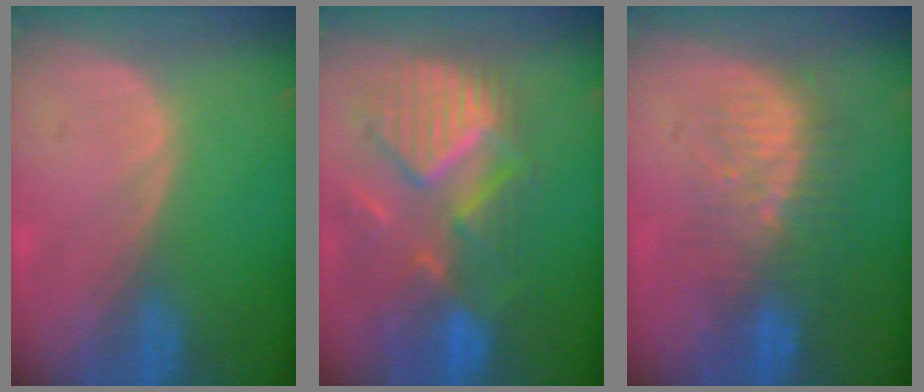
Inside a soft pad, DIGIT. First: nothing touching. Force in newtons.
{"total": 11.1, "press": 10.0, "slide": 4.9}
{"total": 8.4, "press": 7.8, "slide": 3.0}